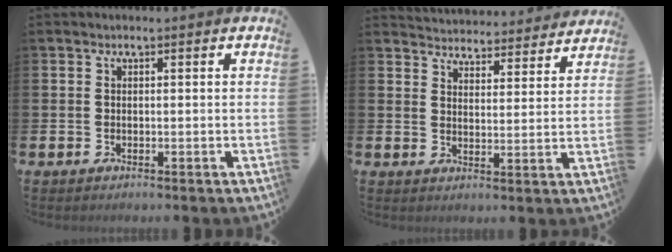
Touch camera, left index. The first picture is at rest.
{"total": 4.6, "force": [4.6, 0.6, -0.3], "torque": [-0.012, -0.040, 0.079]}